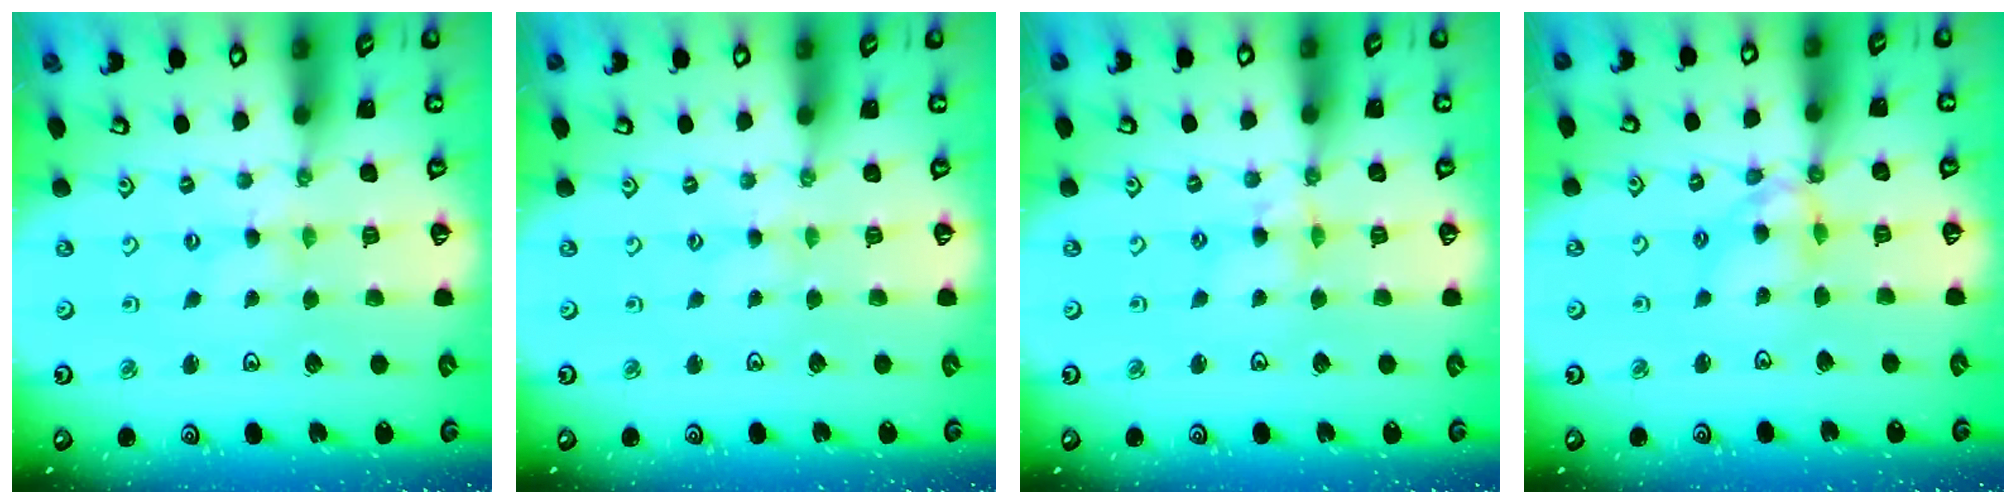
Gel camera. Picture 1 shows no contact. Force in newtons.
{"total": 0.0}
{"total": 3.8, "press": 3.8, "slide": 0.3}
{"total": 9.7, "press": 9.7, "slide": 0.8}